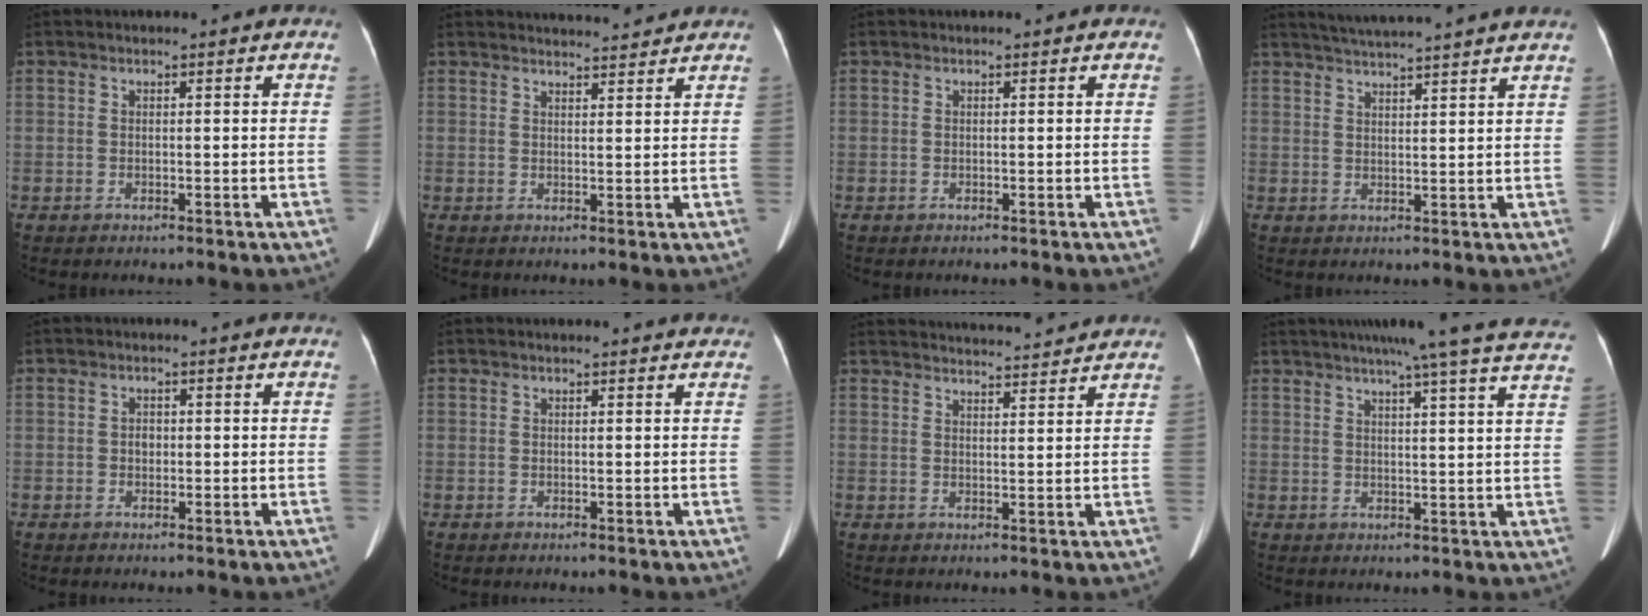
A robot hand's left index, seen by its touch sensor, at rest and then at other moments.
{"total": 6.5, "force": [6.4, 0.4, 1.2], "torque": [-0.016, 0.016, 0.076]}
{"total": 0.0}
{"total": 11.7, "force": [10.7, -1.1, 4.8], "torque": [-0.085, 0.016, 0.141]}
{"total": 1.2, "force": [-0.2, 0.9, 0.7], "torque": [-0.014, 0.002, -0.002]}
{"total": 4.2, "force": [3.8, 1.0, 1.3], "torque": [-0.013, 0.016, 0.032]}
{"total": 11.2, "force": [10.9, 0.6, 2.5], "torque": [-0.035, 0.016, 0.141]}
{"total": 22.2, "force": [19.2, -0.3, 11.2], "torque": [-0.171, -0.013, 0.231]}